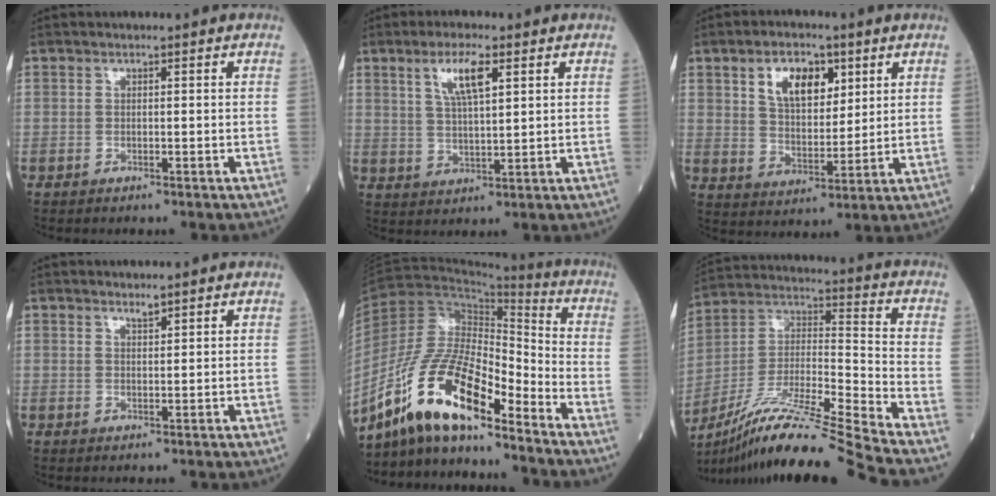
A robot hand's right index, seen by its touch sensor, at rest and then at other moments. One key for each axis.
{"total": 6.4, "fx": 3.1, "fy": 1.3, "fz": 5.4, "tx": -0.105, "ty": 0.005, "tz": 0.058}
{"total": 8.5, "fx": 4.0, "fy": 4.5, "fz": 6.0, "tx": -0.108, "ty": 0.011, "tz": 0.076}
{"total": 1.0, "fx": 1.0, "fy": 0.0, "fz": 0.3, "tx": -0.009, "ty": -0.006, "tz": 0.018}
{"total": 14.6, "fx": -10.8, "fy": 3.1, "fz": 9.3, "tx": -0.193, "ty": 0.016, "tz": -0.199}
{"total": 20.7, "fx": -17.6, "fy": -2.1, "fz": 10.8, "tx": -0.229, "ty": -0.014, "tz": -0.323}